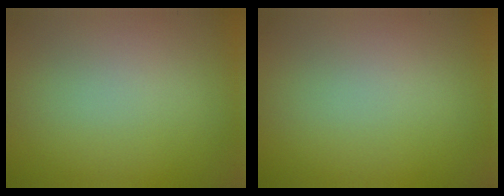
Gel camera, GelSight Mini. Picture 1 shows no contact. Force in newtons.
{"total": 0.0}